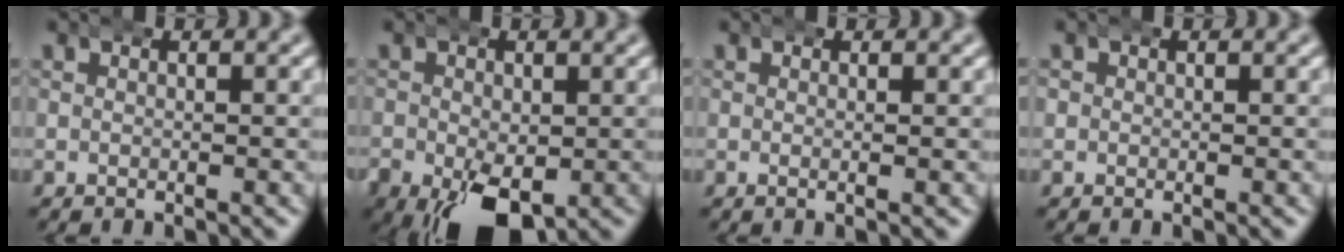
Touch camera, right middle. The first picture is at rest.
{"total": 8.4, "force": [-3.7, 5.1, 5.5], "torque": [-0.123, -0.053, -0.036]}
{"total": 0.7, "force": [0.0, -0.1, 0.7], "torque": [-0.011, 0.000, -0.004]}
{"total": 0.5, "force": [0.2, 0.5, 0.0], "torque": [-0.006, -0.001, 0.002]}